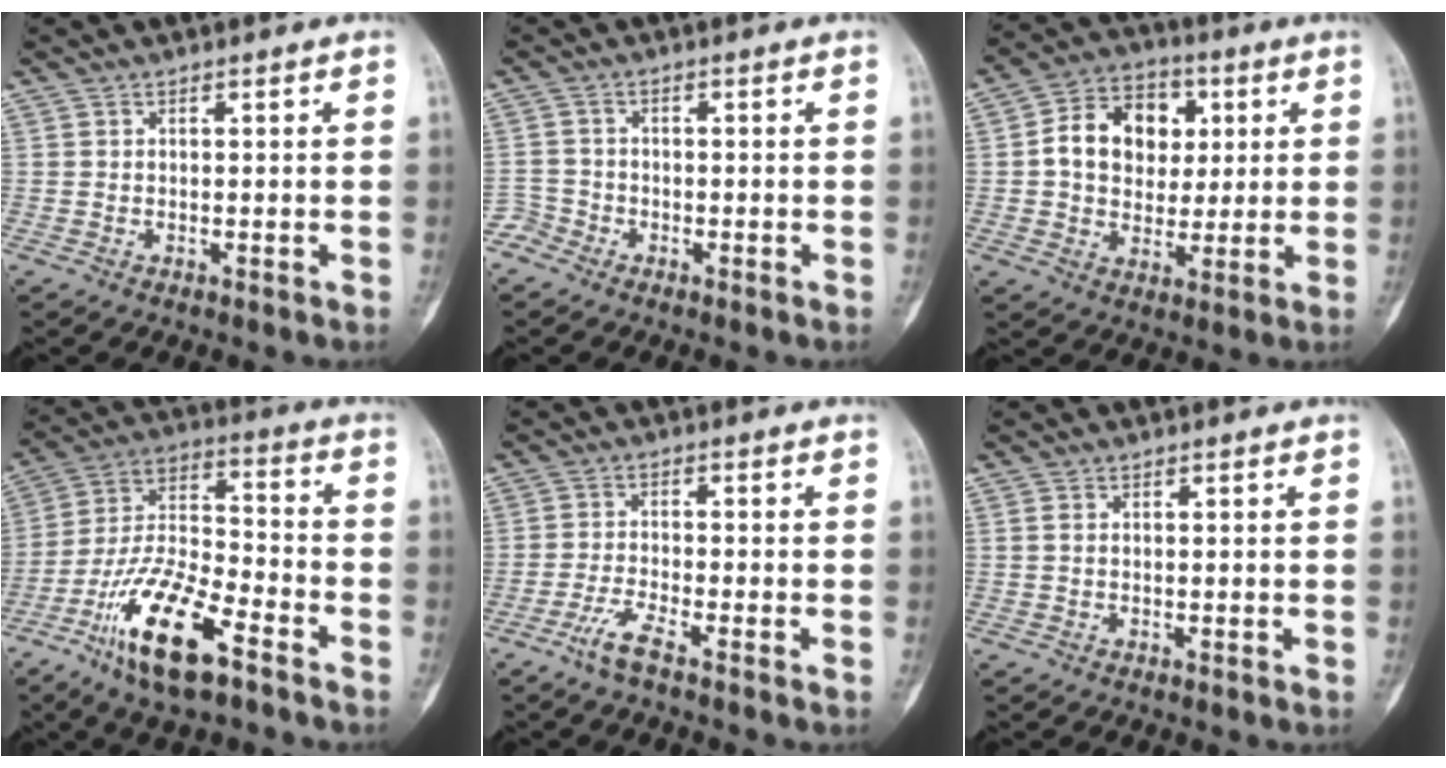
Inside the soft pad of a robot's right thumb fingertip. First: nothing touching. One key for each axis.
{"total": 2.7, "fx": -1.9, "fy": 1.8, "fz": -0.4, "tx": 0.018, "ty": 0.009, "tz": -0.047}
{"total": 13.3, "fx": 2.2, "fy": 10.4, "fz": 8.1, "tx": -0.092, "ty": 0.010, "tz": 0.032}
{"total": 17.6, "fx": -10.1, "fy": 5.9, "fz": 13.1, "tx": -0.246, "ty": 0.060, "tz": -0.189}
{"total": 4.0, "fx": -2.9, "fy": 0.1, "fz": 2.8, "tx": -0.073, "ty": 0.008, "tz": -0.062}
{"total": 0.8, "fx": 0.1, "fy": 0.6, "fz": 0.6, "tx": -0.015, "ty": 0.000, "tz": 0.003}